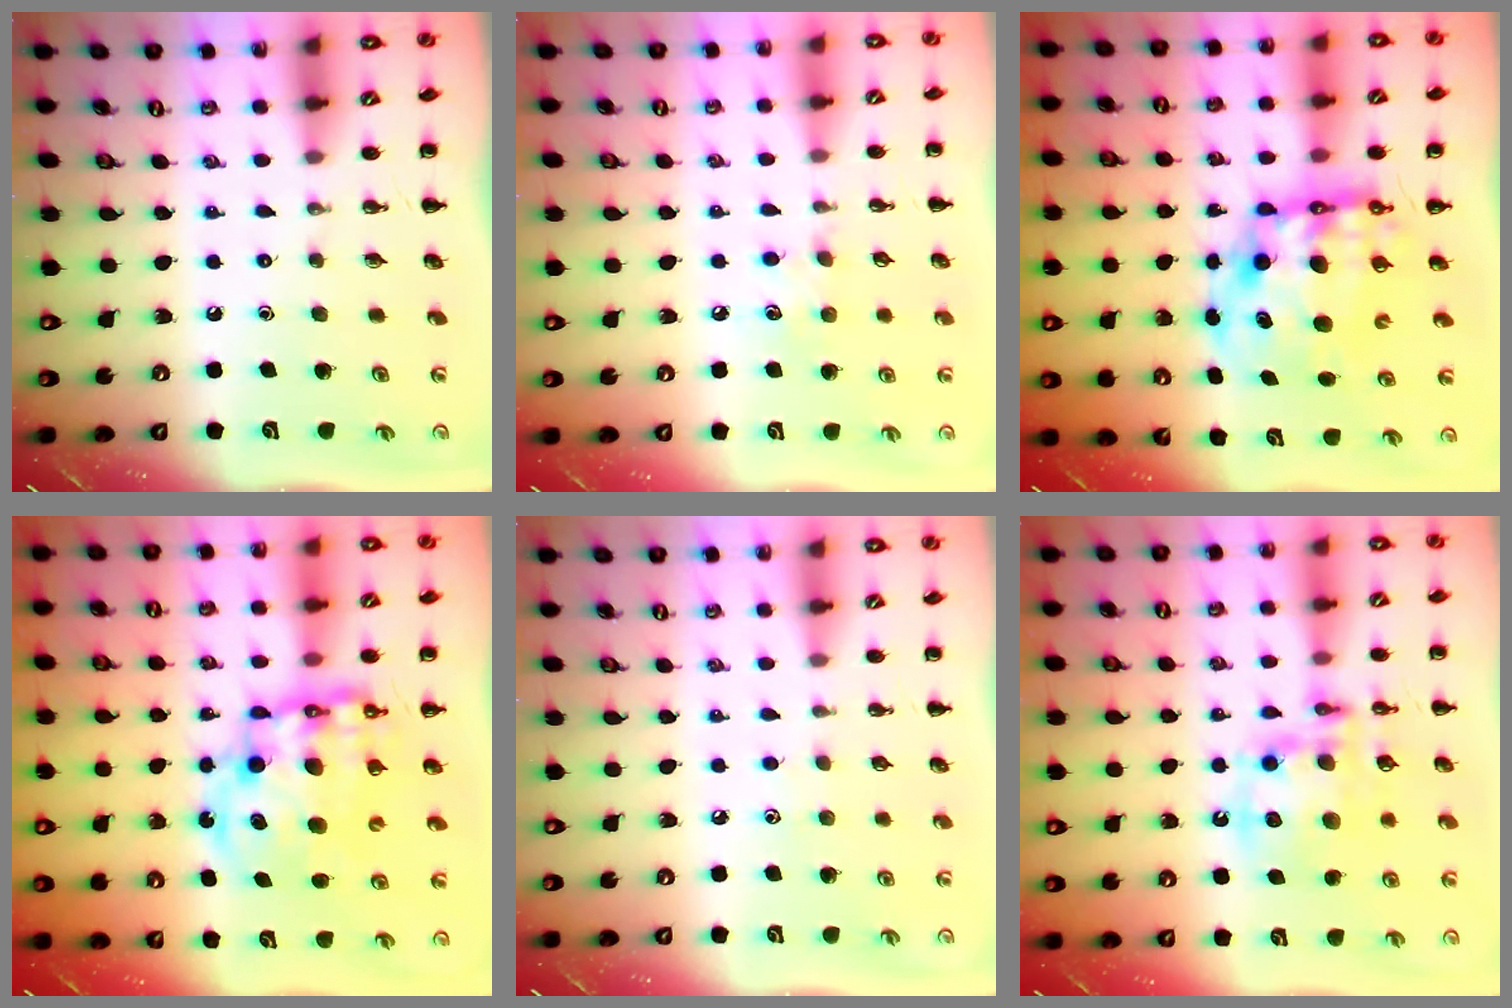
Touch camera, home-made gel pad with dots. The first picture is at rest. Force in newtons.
{"total": 6.5, "press": 6.3, "slide": 1.6}
{"total": 13.9, "press": 13.4, "slide": 3.6}
{"total": 15.6, "press": 15.1, "slide": 3.6}
{"total": 3.5, "press": 3.4, "slide": 0.9}
{"total": 14.3, "press": 14.0, "slide": 3.1}